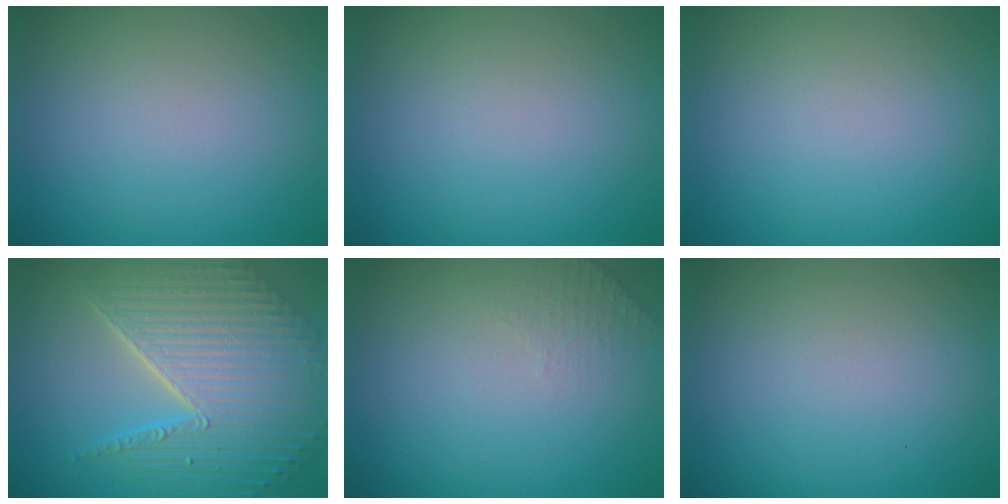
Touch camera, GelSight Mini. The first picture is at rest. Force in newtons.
{"total": 0.0}
{"total": 0.0}
{"total": 8.1, "press": 6.1, "slide": 5.3}
{"total": 1.3, "press": 1.2, "slide": 0.3}
{"total": 0.0}